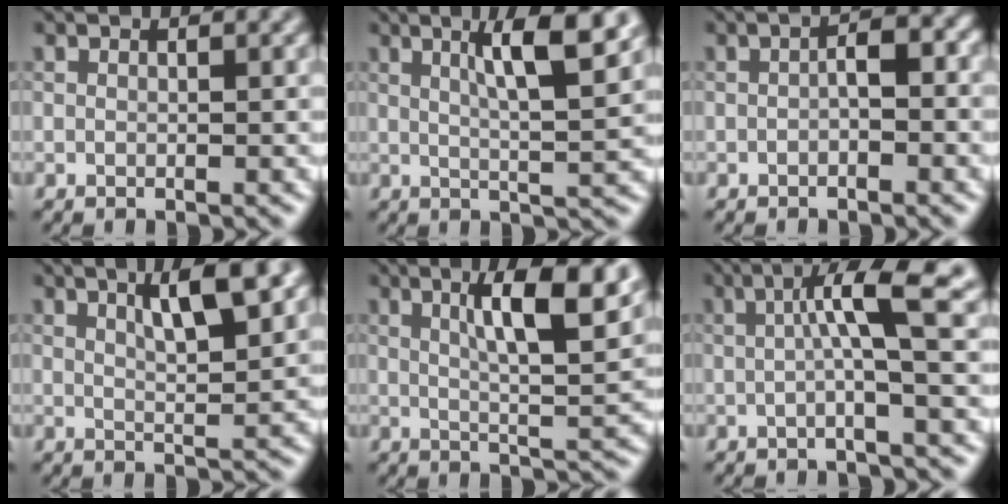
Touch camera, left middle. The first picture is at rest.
{"total": 6.6, "force": [2.7, 1.3, 5.8], "torque": [-0.082, 0.005, 0.044]}
{"total": 1.9, "force": [-0.6, 0.7, 1.7], "torque": [-0.031, 0.007, -0.013]}
{"total": 5.1, "force": [2.5, 1.1, 4.3], "torque": [-0.066, 0.003, 0.039]}
{"total": 8.5, "force": [3.5, 2.0, 7.5], "torque": [-0.106, 0.007, 0.055]}
{"total": 5.7, "force": [0.9, 0.6, 5.6], "torque": [-0.098, 0.012, 0.008]}